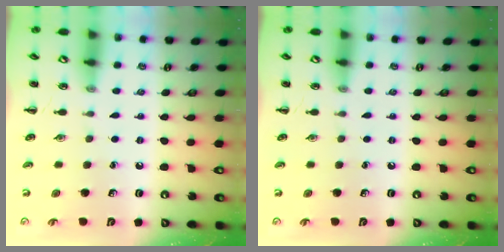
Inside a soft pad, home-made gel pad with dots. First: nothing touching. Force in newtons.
{"total": 0.0}